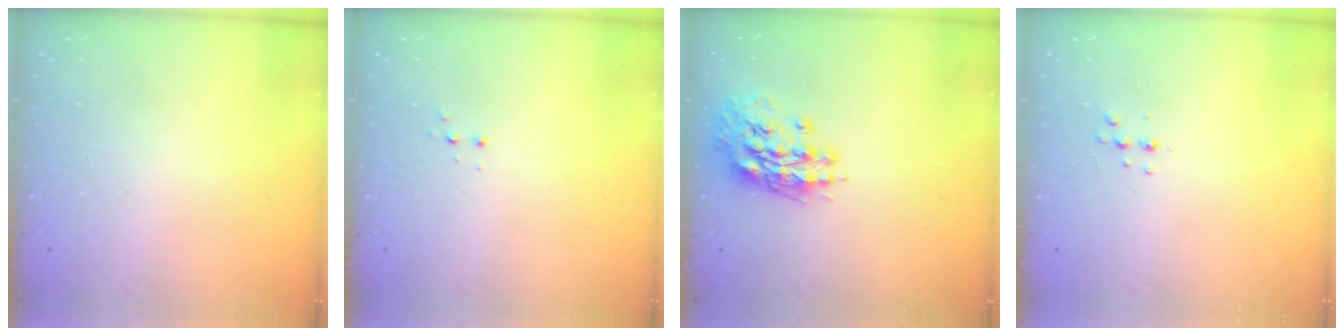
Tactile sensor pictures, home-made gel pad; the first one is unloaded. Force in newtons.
{"total": 2.8, "press": 2.8, "slide": 0.5}
{"total": 13.2, "press": 13.1, "slide": 1.9}
{"total": 4.1, "press": 3.9, "slide": 1.3}